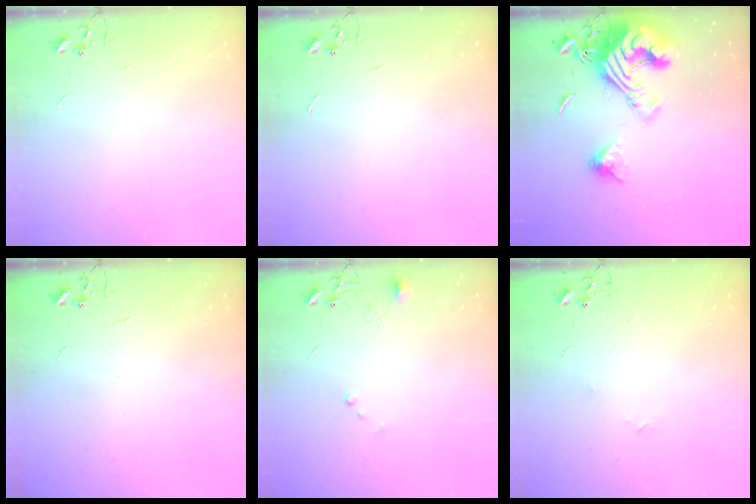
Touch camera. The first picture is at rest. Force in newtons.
{"total": 0.0}
{"total": 18.5, "press": 18.3, "slide": 2.2}
{"total": 0.0}
{"total": 7.3, "press": 7.3, "slide": 0.6}
{"total": 4.1, "press": 4.0, "slide": 0.5}